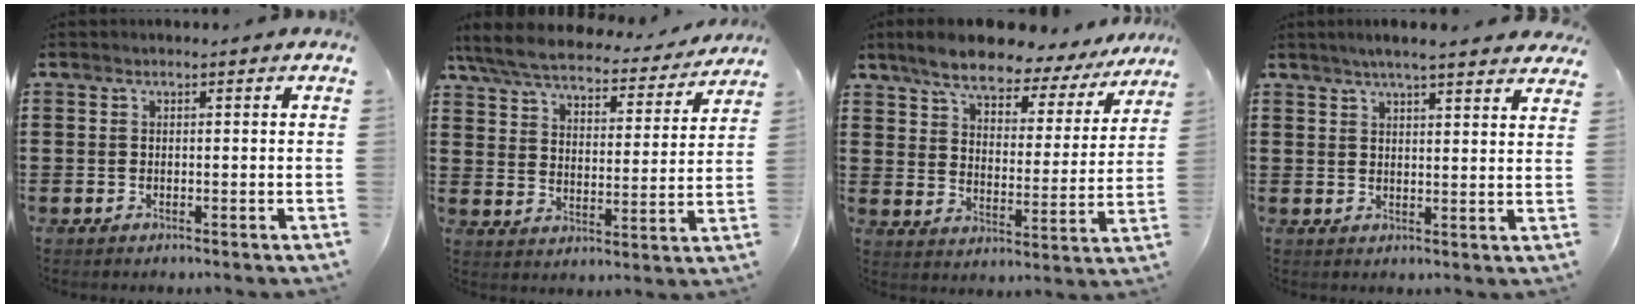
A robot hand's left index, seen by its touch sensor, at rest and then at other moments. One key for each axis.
{"total": 6.0, "fx": 5.6, "fy": 0.8, "fz": 2.0, "tx": -0.067, "ty": -0.034, "tz": 0.095}
{"total": 7.3, "fx": 6.4, "fy": 1.6, "fz": 3.1, "tx": -0.083, "ty": -0.036, "tz": 0.106}
{"total": 3.9, "fx": 3.5, "fy": -0.1, "fz": 1.6, "tx": -0.041, "ty": -0.007, "tz": 0.063}